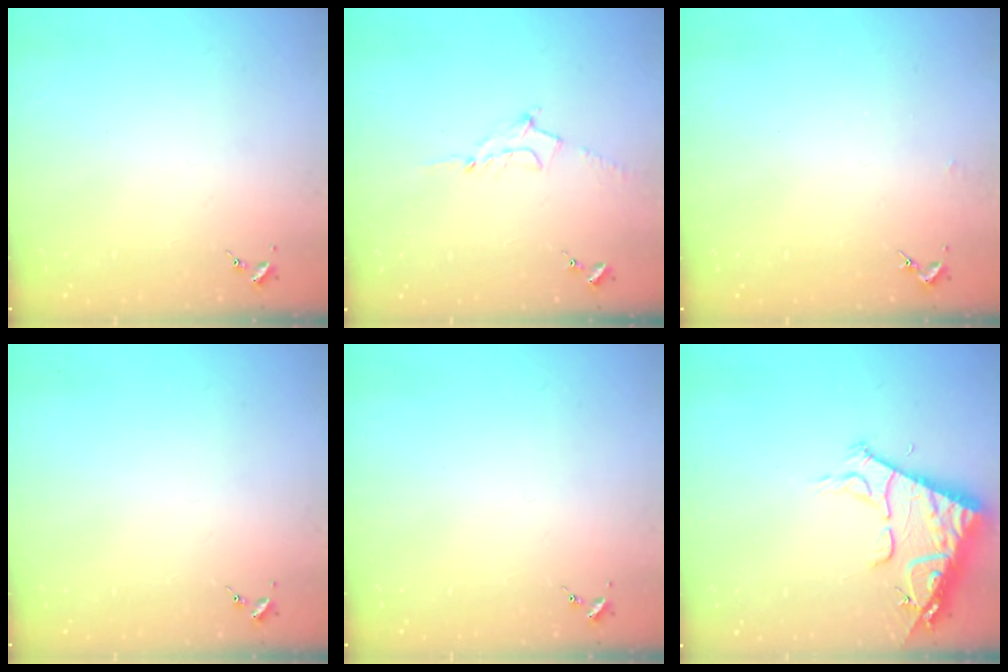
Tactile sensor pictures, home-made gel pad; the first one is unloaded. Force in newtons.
{"total": 7.9, "press": 7.9, "slide": 1.0}
{"total": 1.4, "press": 1.4, "slide": 0.1}
{"total": 0.0}
{"total": 0.0}
{"total": 13.9, "press": 13.8, "slide": 1.7}